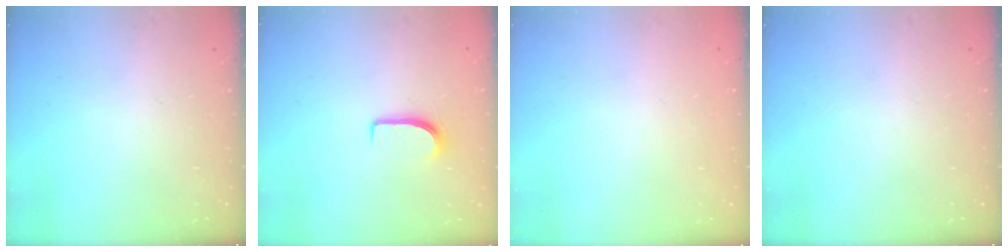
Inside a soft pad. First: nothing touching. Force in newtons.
{"total": 6.5, "press": 6.4, "slide": 0.6}
{"total": 0.0}
{"total": 0.0}